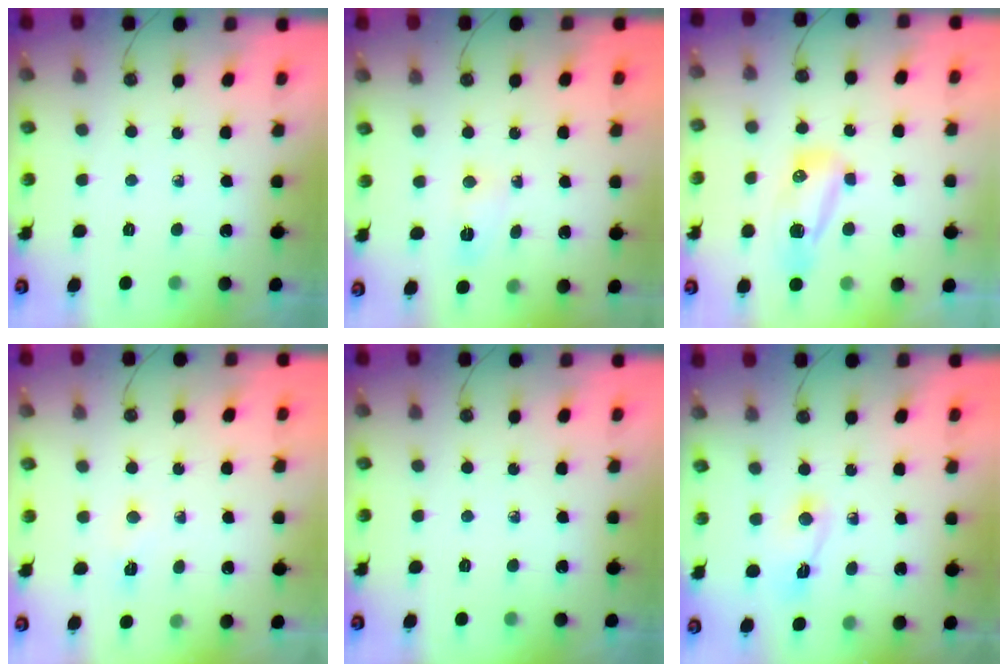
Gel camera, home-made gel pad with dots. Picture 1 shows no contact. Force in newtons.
{"total": 3.0, "press": 2.8, "slide": 1.1}
{"total": 12.0, "press": 10.2, "slide": 6.4}
{"total": 3.2, "press": 2.7, "slide": 1.7}
{"total": 0.0}
{"total": 2.5, "press": 2.5, "slide": 0.3}